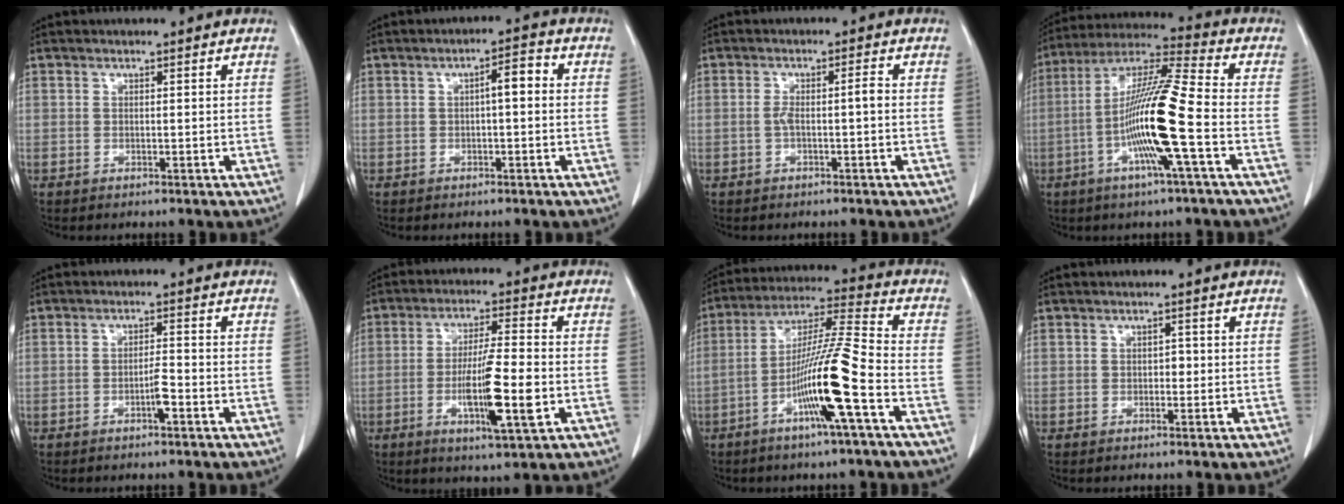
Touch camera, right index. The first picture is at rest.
{"total": 3.4, "force": [0.3, 0.8, 3.3], "torque": [-0.047, 0.012, 0.000]}
{"total": 2.8, "force": [-0.5, 0.3, 2.7], "torque": [-0.051, 0.007, -0.007]}
{"total": 14.7, "force": [-3.9, -0.4, 14.2], "torque": [-0.275, 0.001, -0.085]}
{"total": 2.6, "force": [-1.3, 0.2, 2.2], "torque": [-0.038, 0.001, -0.023]}
{"total": 11.0, "force": [-2.9, 0.7, 10.6], "torque": [-0.186, -0.012, -0.052]}
{"total": 13.4, "force": [-5.2, -0.9, 12.3], "torque": [-0.233, 0.003, -0.103]}
{"total": 1.0, "force": [-0.1, 0.7, 0.7], "torque": [-0.005, 0.003, -0.002]}